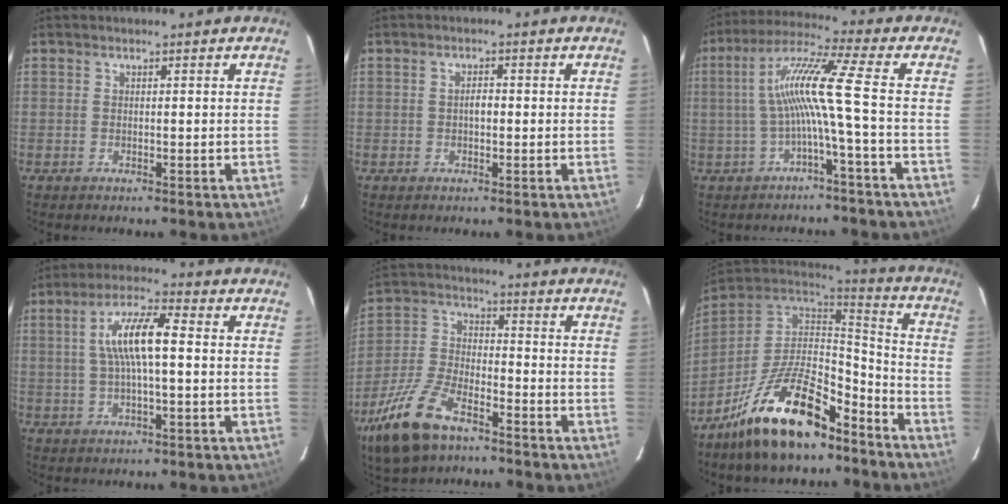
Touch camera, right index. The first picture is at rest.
{"total": 1.6, "force": [-0.2, 0.9, 1.3], "torque": [-0.025, 0.006, -0.006]}
{"total": 9.9, "force": [-1.7, -1.7, 9.6], "torque": [-0.192, 0.011, -0.024]}
{"total": 9.2, "force": [0.7, 2.0, 9.0], "torque": [-0.167, 0.013, 0.016]}
{"total": 15.6, "force": [-10.2, 6.9, 9.6], "torque": [-0.224, -0.015, -0.199]}
{"total": 20.2, "force": [-13.2, 7.8, 13.2], "torque": [-0.250, -0.001, -0.223]}